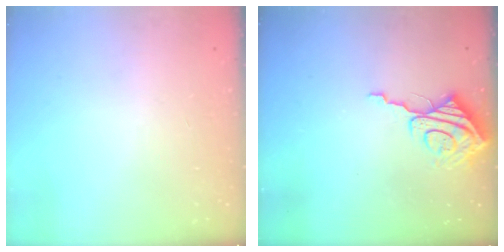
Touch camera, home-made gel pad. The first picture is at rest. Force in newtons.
{"total": 9.1, "press": 9.0, "slide": 1.0}